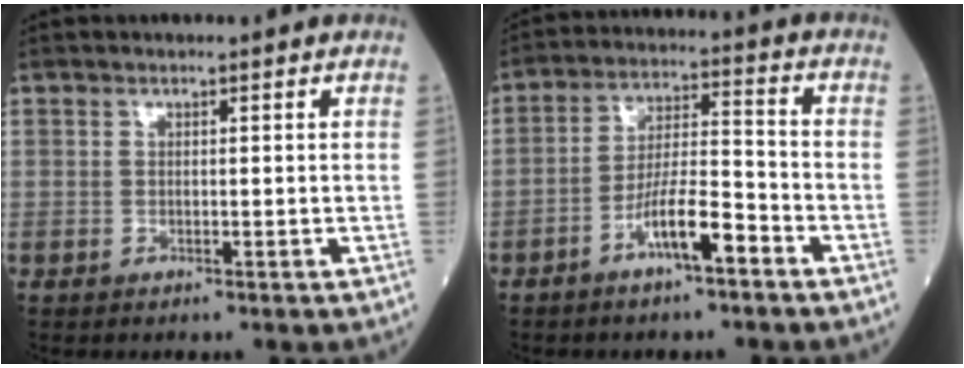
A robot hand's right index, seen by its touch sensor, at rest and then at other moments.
{"total": 8.3, "force": [-4.7, 1.3, 6.8], "torque": [-0.126, 0.008, -0.085]}